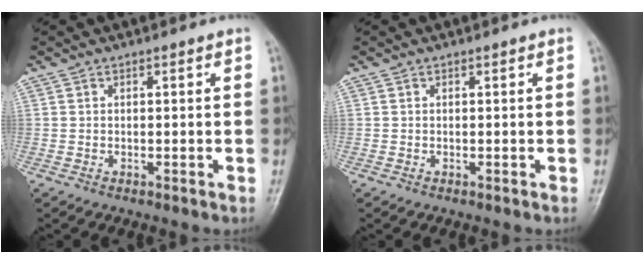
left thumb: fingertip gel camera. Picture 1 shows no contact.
{"total": 0.0}